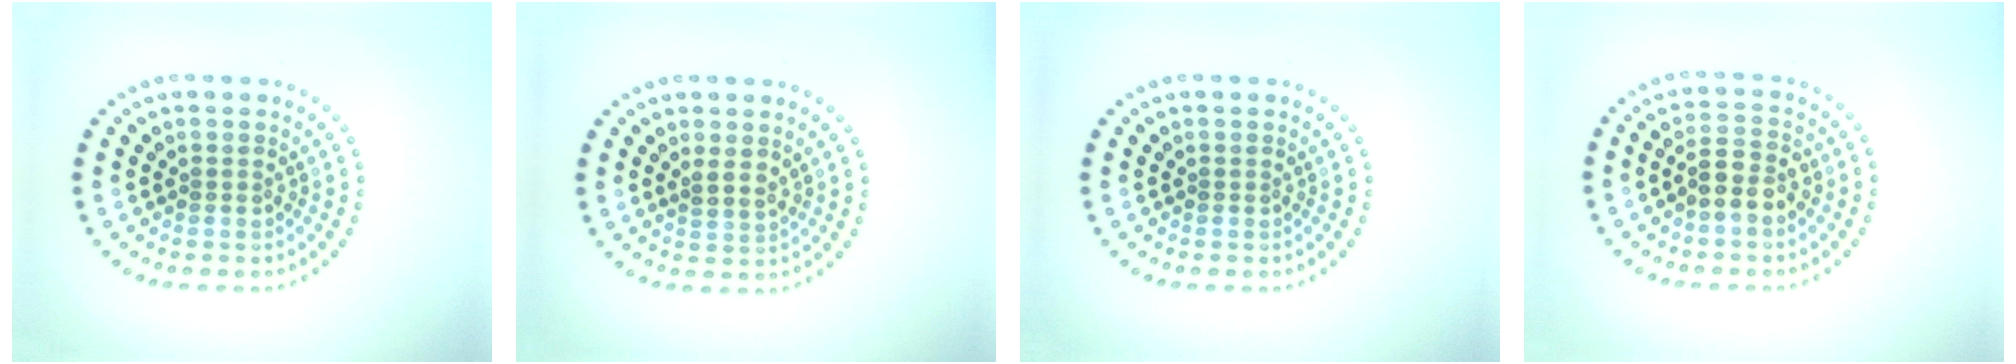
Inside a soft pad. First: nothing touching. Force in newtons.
{"total": 1.2, "press": 0.9, "slide": 0.7}
{"total": 0.0}
{"total": 3.0, "press": 2.9, "slide": 0.8}